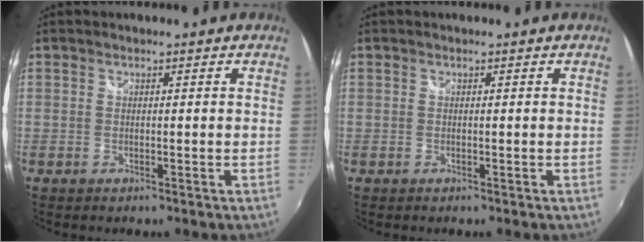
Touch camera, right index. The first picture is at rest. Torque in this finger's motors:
{"motor_torque": [0.00, 0.00, -0.02, 0.00]}